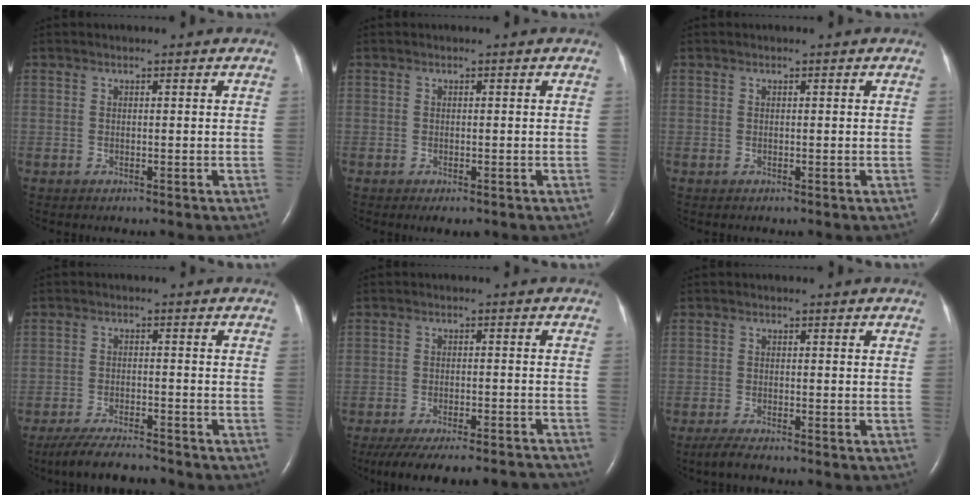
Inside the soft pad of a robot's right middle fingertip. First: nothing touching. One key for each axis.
{"total": 1.8, "fx": -1.2, "fy": 0.6, "fz": 1.3, "tx": -0.015, "ty": -0.005, "tz": -0.013}
{"total": 0.0}
{"total": 8.0, "fx": -7.2, "fy": 0.9, "fz": 3.2, "tx": -0.060, "ty": -0.020, "tz": -0.122}
{"total": 18.6, "fx": -17.0, "fy": 3.3, "fz": 7.0, "tx": -0.119, "ty": -0.016, "tz": -0.226}
{"total": 2.6, "fx": -2.2, "fy": 0.2, "fz": 1.4, "tx": -0.041, "ty": -0.010, "tz": -0.041}